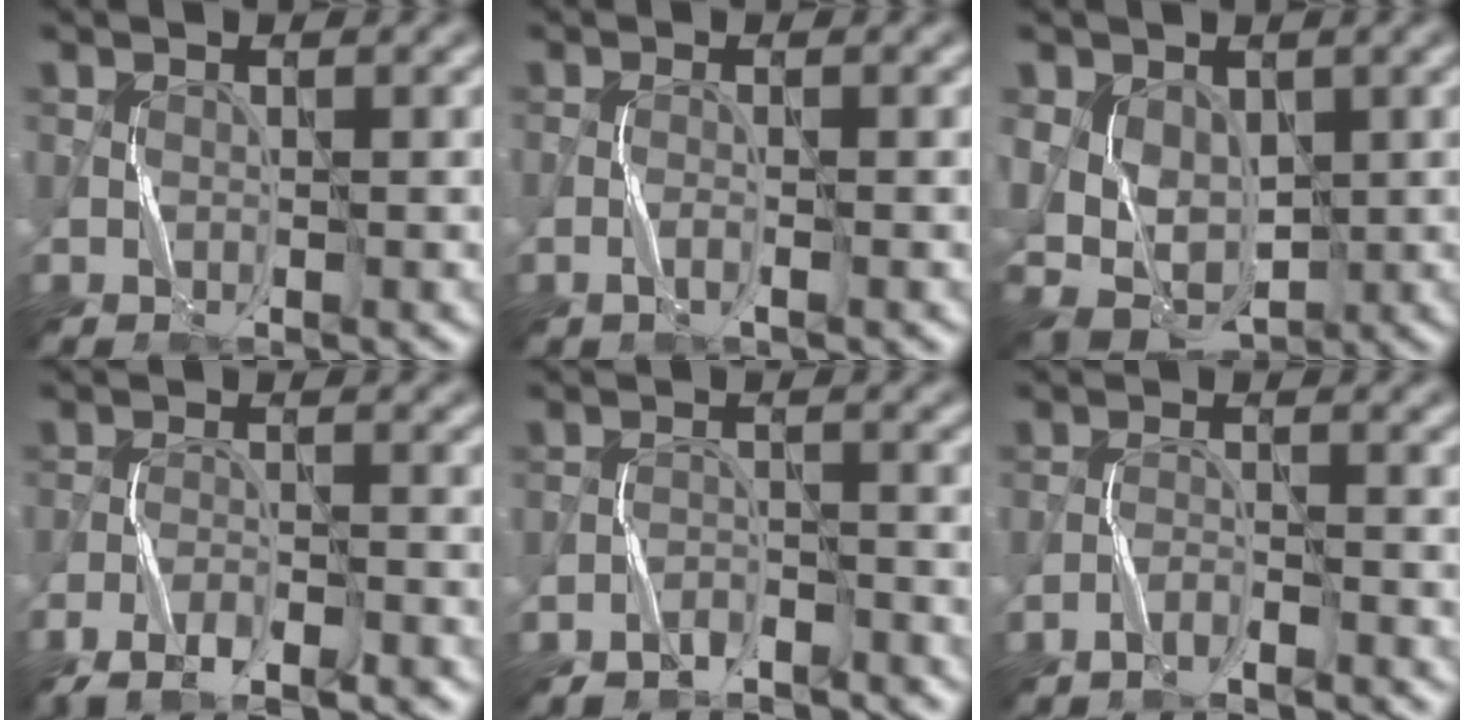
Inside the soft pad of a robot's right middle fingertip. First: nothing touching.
{"total": 1.0, "force": [-0.5, -0.2, 0.9], "torque": [-0.021, 0.002, -0.009]}
{"total": 5.6, "force": [1.2, 4.4, 3.2], "torque": [-0.072, -0.010, 0.034]}
{"total": 5.7, "force": [-4.4, 1.8, 3.1], "torque": [-0.055, -0.008, -0.073]}
{"total": 2.5, "force": [-2.4, 0.7, 0.3], "torque": [-0.006, 0.004, -0.046]}
{"total": 1.9, "force": [-1.7, 0.0, 0.9], "torque": [-0.019, 0.007, -0.030]}